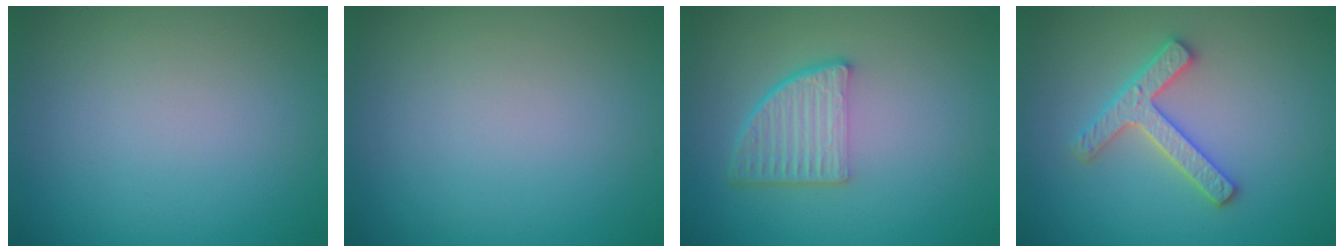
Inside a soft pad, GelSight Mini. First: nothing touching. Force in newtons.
{"total": 0.0}
{"total": 4.7, "press": 3.3, "slide": 3.3}
{"total": 2.8, "press": 2.8, "slide": 0.6}